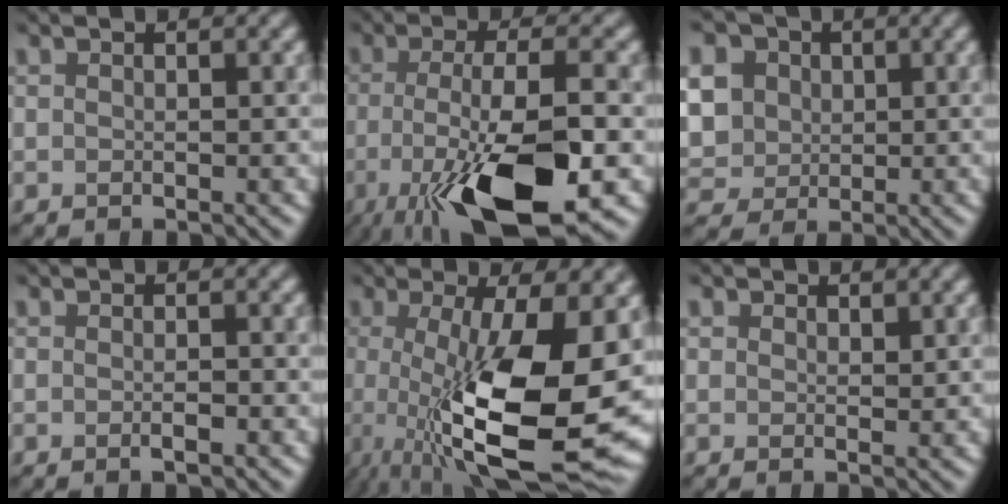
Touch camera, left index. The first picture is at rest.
{"total": 11.7, "force": [-4.9, 3.1, 10.1], "torque": [-0.168, -0.006, -0.070]}
{"total": 6.7, "force": [1.2, 6.2, 2.3], "torque": [-0.067, 0.021, 0.026]}
{"total": 1.1, "force": [-0.8, 0.3, 0.8], "torque": [0.005, -0.007, -0.014]}
{"total": 13.8, "force": [-2.3, 4.3, 12.9], "torque": [-0.202, -0.023, -0.021]}
{"total": 0.0}